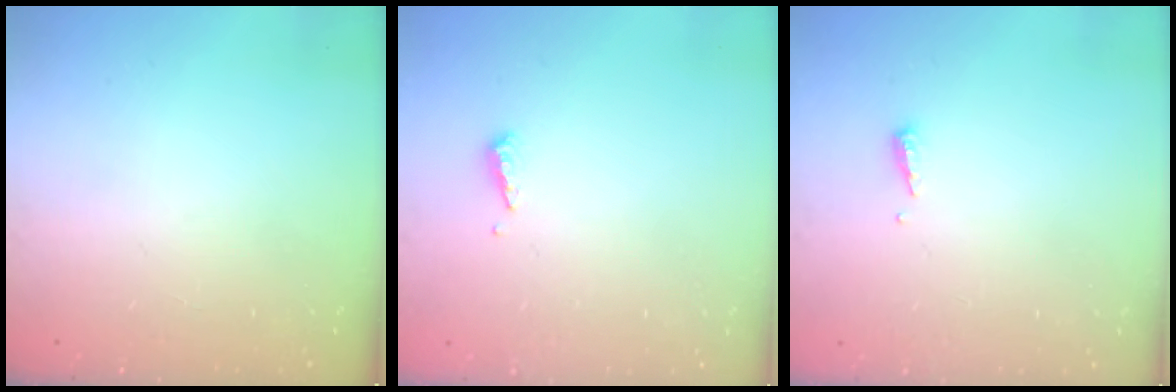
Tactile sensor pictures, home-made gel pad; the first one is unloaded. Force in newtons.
{"total": 4.7, "press": 4.7, "slide": 0.5}
{"total": 5.3, "press": 5.3, "slide": 0.5}